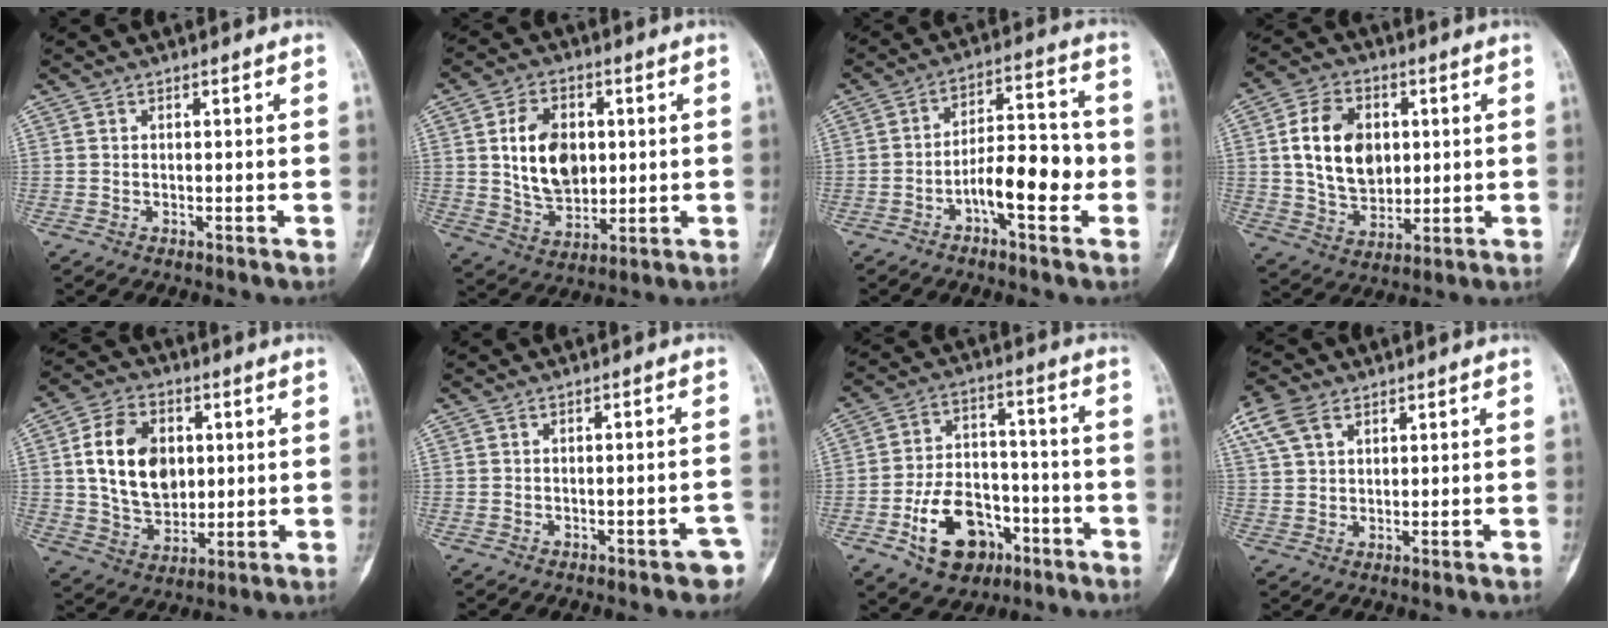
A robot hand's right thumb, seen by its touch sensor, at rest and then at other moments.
{"total": 12.4, "force": [1.9, 8.5, 8.9], "torque": [-0.127, -0.011, 0.041]}
{"total": 11.1, "force": [-3.3, 4.5, 9.6], "torque": [-0.130, 0.039, -0.059]}
{"total": 13.5, "force": [2.3, 9.6, 9.3], "torque": [-0.134, -0.008, 0.046]}
{"total": 14.6, "force": [2.5, 10.4, 10.0], "torque": [-0.143, -0.007, 0.049]}
{"total": 4.5, "force": [-3.0, 1.6, 3.0], "torque": [-0.023, 0.025, -0.031]}
{"total": 14.4, "force": [-6.5, 9.7, 8.4], "torque": [-0.109, 0.047, -0.099]}
{"total": 6.6, "force": [3.5, 3.9, 4.0], "torque": [-0.085, 0.009, 0.072]}